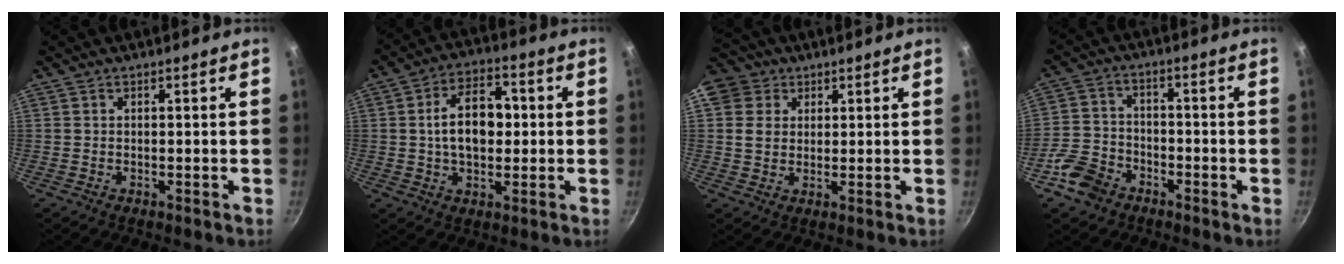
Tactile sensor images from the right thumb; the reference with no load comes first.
{"total": 11.5, "force": [0.6, 7.2, 8.9], "torque": [-0.117, 0.018, 0.002]}
{"total": 8.8, "force": [3.4, 7.4, 3.3], "torque": [-0.040, 0.001, 0.053]}
{"total": 7.9, "force": [-4.7, 5.4, 3.2], "torque": [-0.050, 0.037, -0.099]}